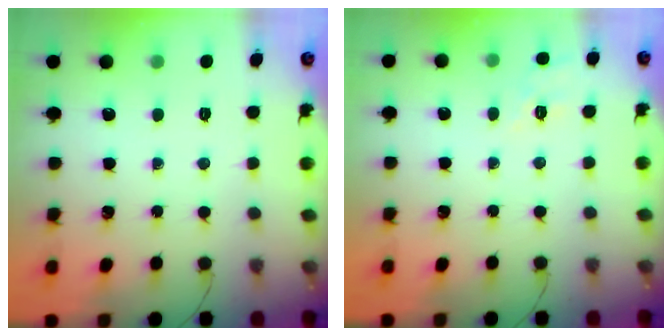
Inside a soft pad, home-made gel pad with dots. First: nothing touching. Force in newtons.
{"total": 8.8, "press": 8.7, "slide": 1.5}